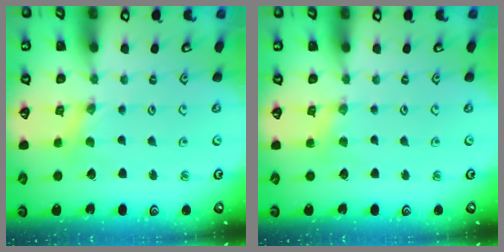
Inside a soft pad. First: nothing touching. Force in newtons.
{"total": 1.3, "press": 1.2, "slide": 0.2}